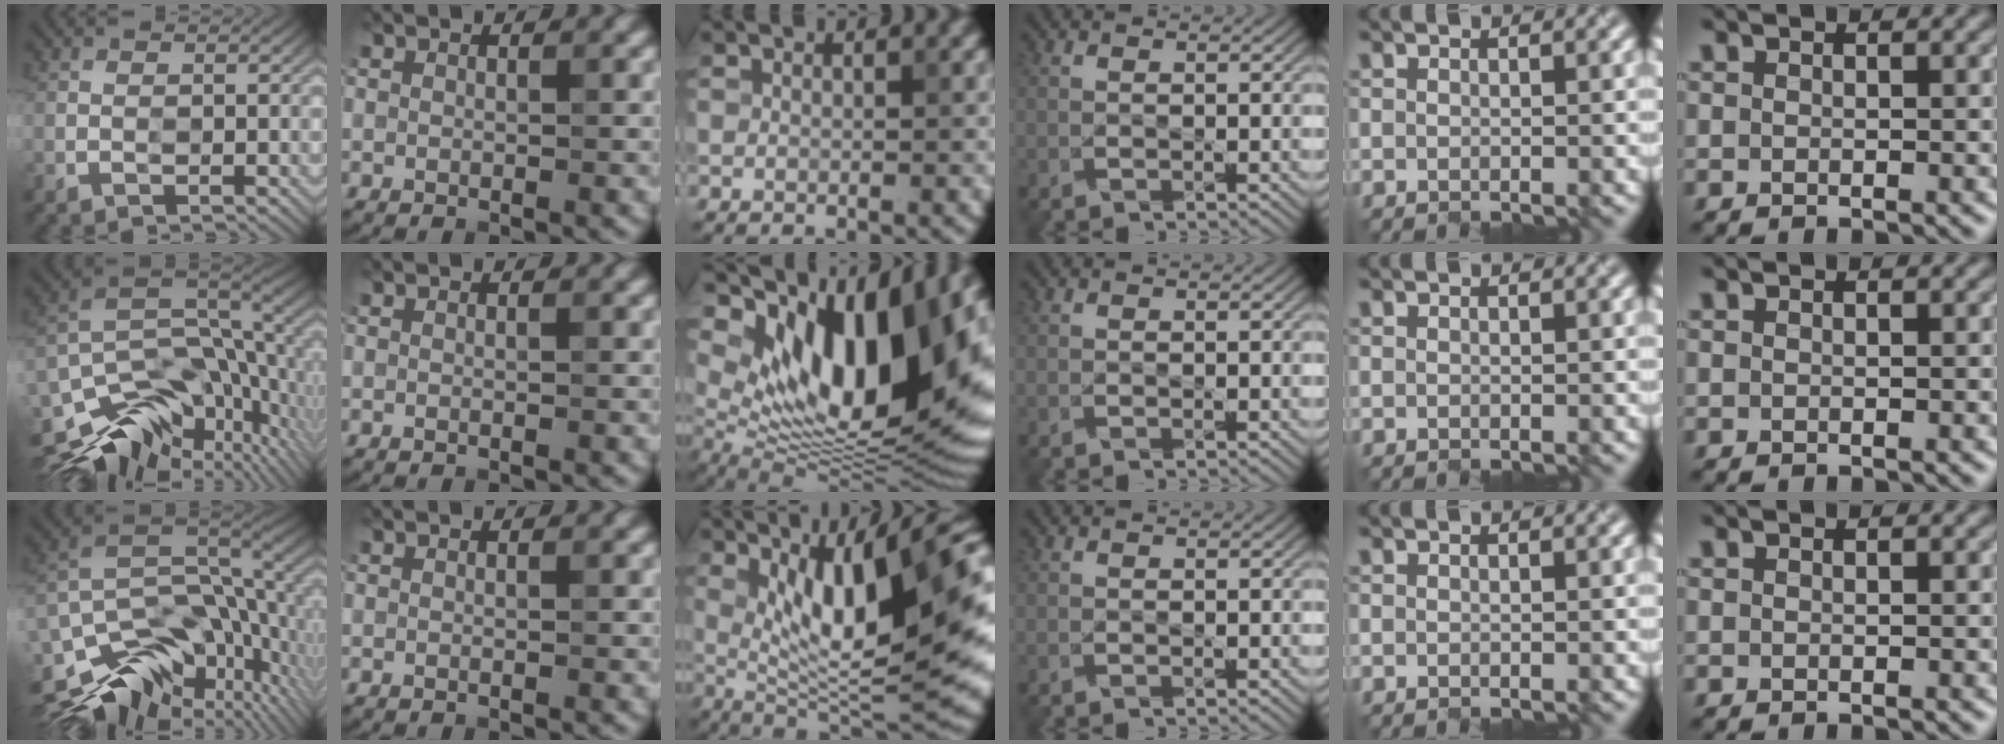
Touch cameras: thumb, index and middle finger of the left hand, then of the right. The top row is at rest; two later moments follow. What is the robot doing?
{"motion": "open", "object": "egg carton"}